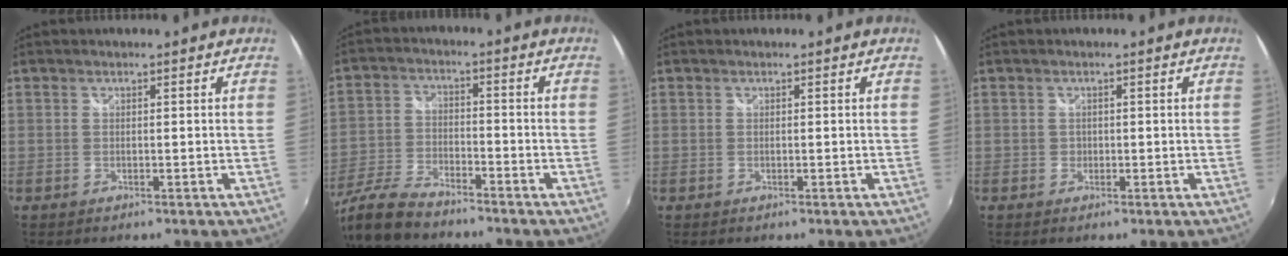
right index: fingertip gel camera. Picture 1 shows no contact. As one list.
[{"total": 11.5, "force": [-9.5, 3.2, 5.6], "torque": [-0.135, -0.016, -0.188]}, {"total": 0.0}, {"total": 0.9, "force": [-0.3, 0.8, 0.0], "torque": [0.001, 0.002, -0.002]}]